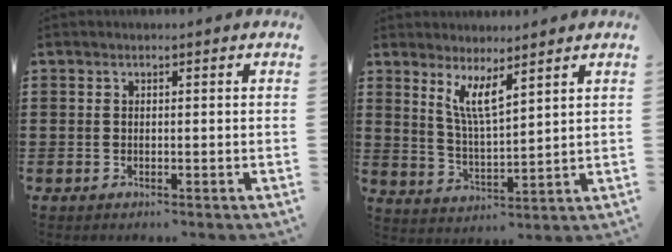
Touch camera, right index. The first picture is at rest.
{"total": 5.7, "force": [3.7, 0.9, 4.3], "torque": [-0.094, -0.009, 0.064]}